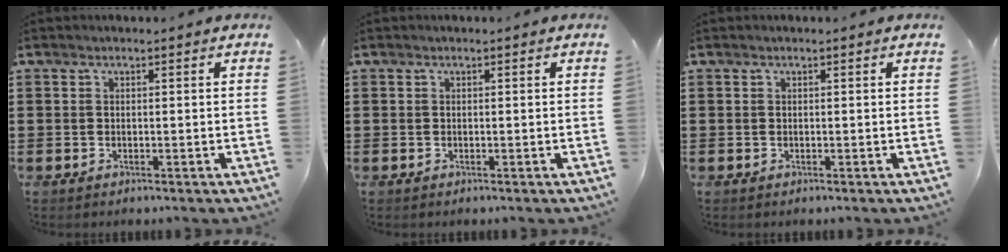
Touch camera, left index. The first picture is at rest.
{"total": 0.0}
{"total": 0.0}